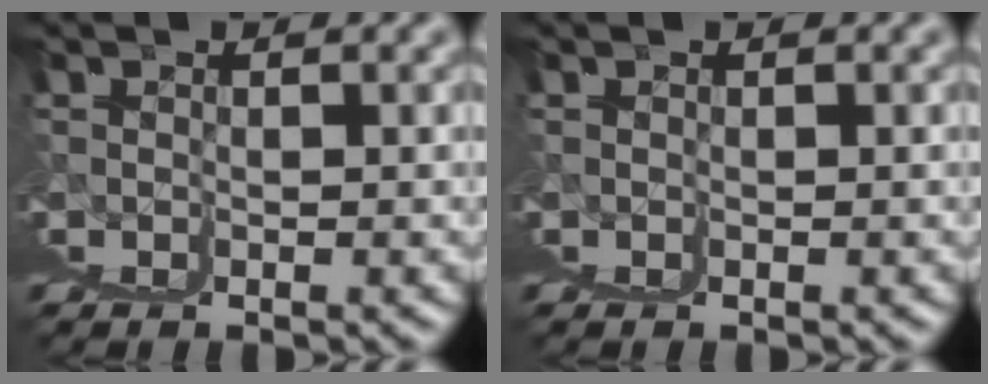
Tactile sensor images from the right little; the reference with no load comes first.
{"total": 0.0}